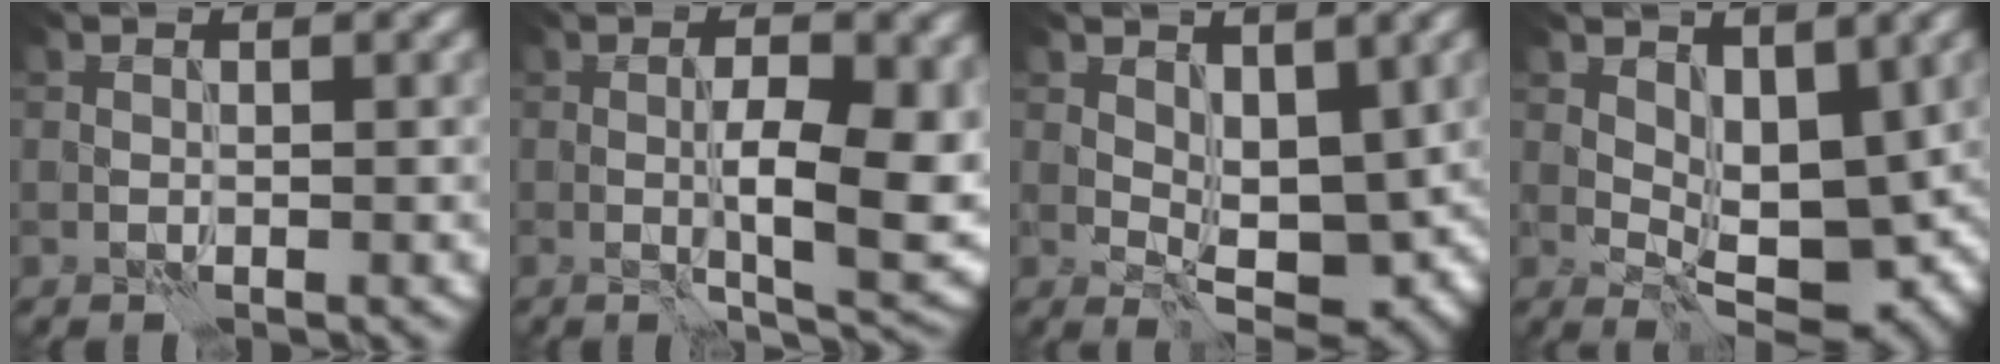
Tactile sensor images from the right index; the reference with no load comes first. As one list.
[{"total": 8.4, "force": [-0.5, 2.4, 8.1], "torque": [-0.117, -0.008, -0.004]}, {"total": 5.3, "force": [1.1, 2.9, 4.3], "torque": [-0.067, -0.010, 0.023]}, {"total": 6.0, "force": [1.4, 3.3, 4.8], "torque": [-0.072, -0.014, 0.031]}]